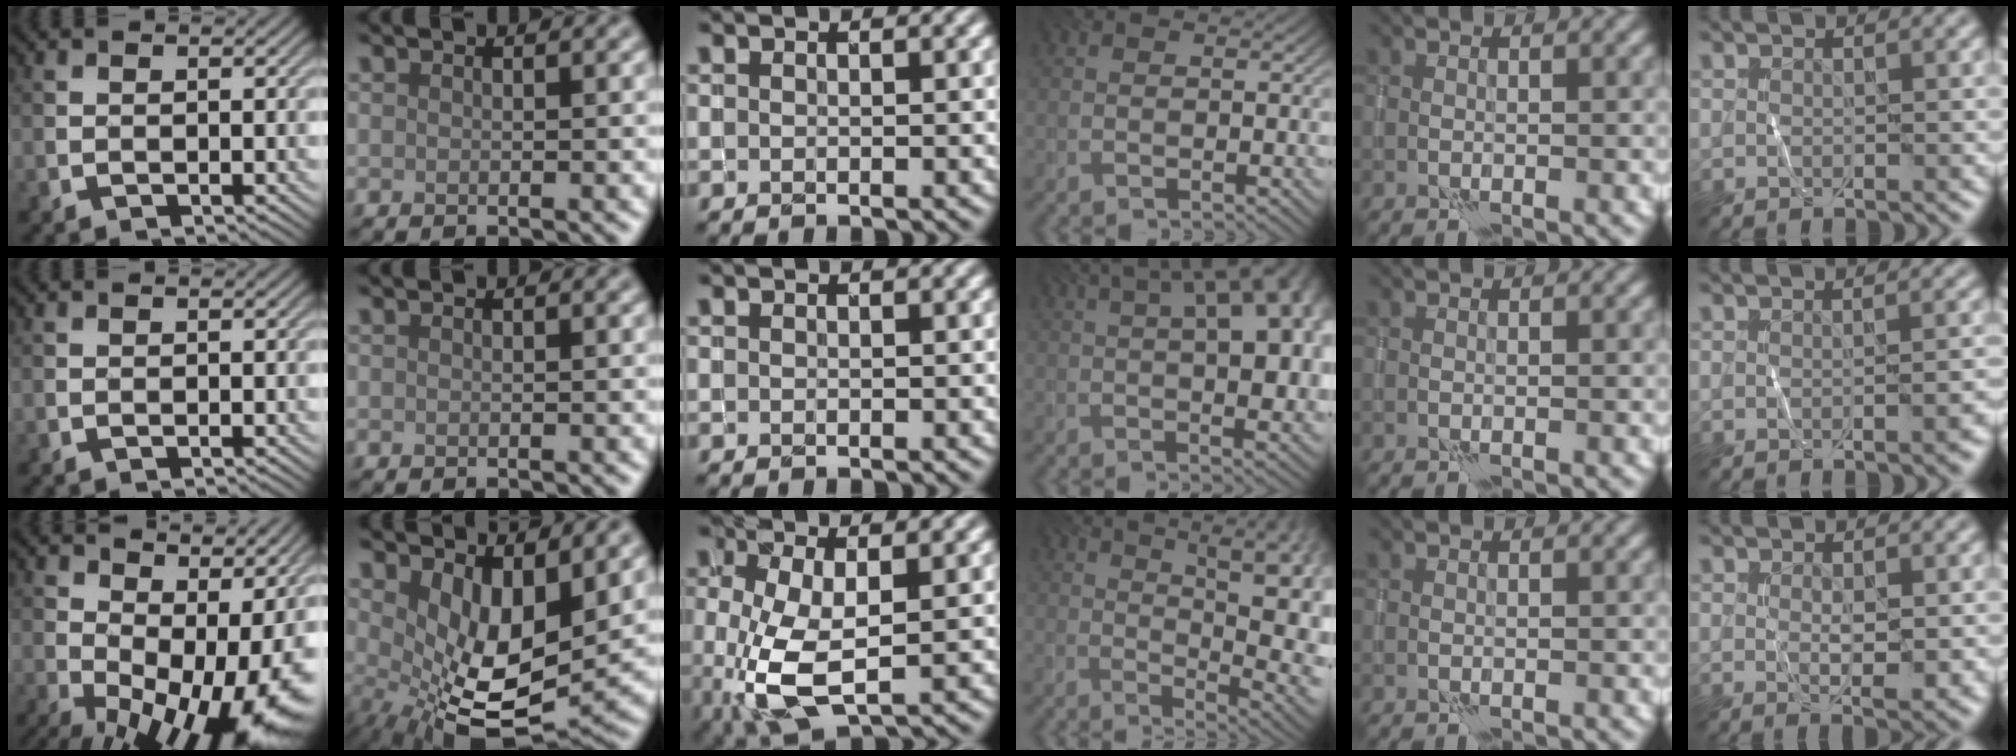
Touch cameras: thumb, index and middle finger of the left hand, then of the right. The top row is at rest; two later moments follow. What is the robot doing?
{"motion": "wrap", "object": "thread"}